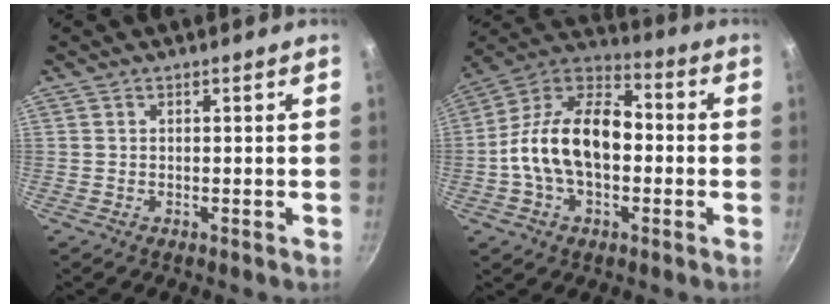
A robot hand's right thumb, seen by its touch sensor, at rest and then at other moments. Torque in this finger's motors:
{"motor_torque": [0.49, 1.23, 1.00, -0.91, 0.53]}